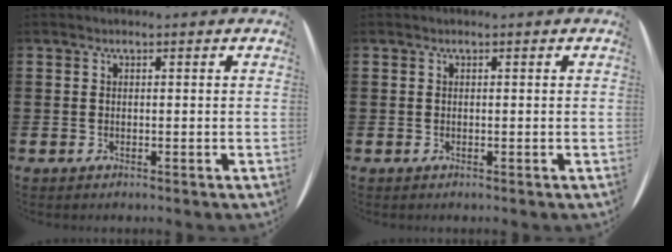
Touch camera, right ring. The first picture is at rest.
{"total": 0.0}